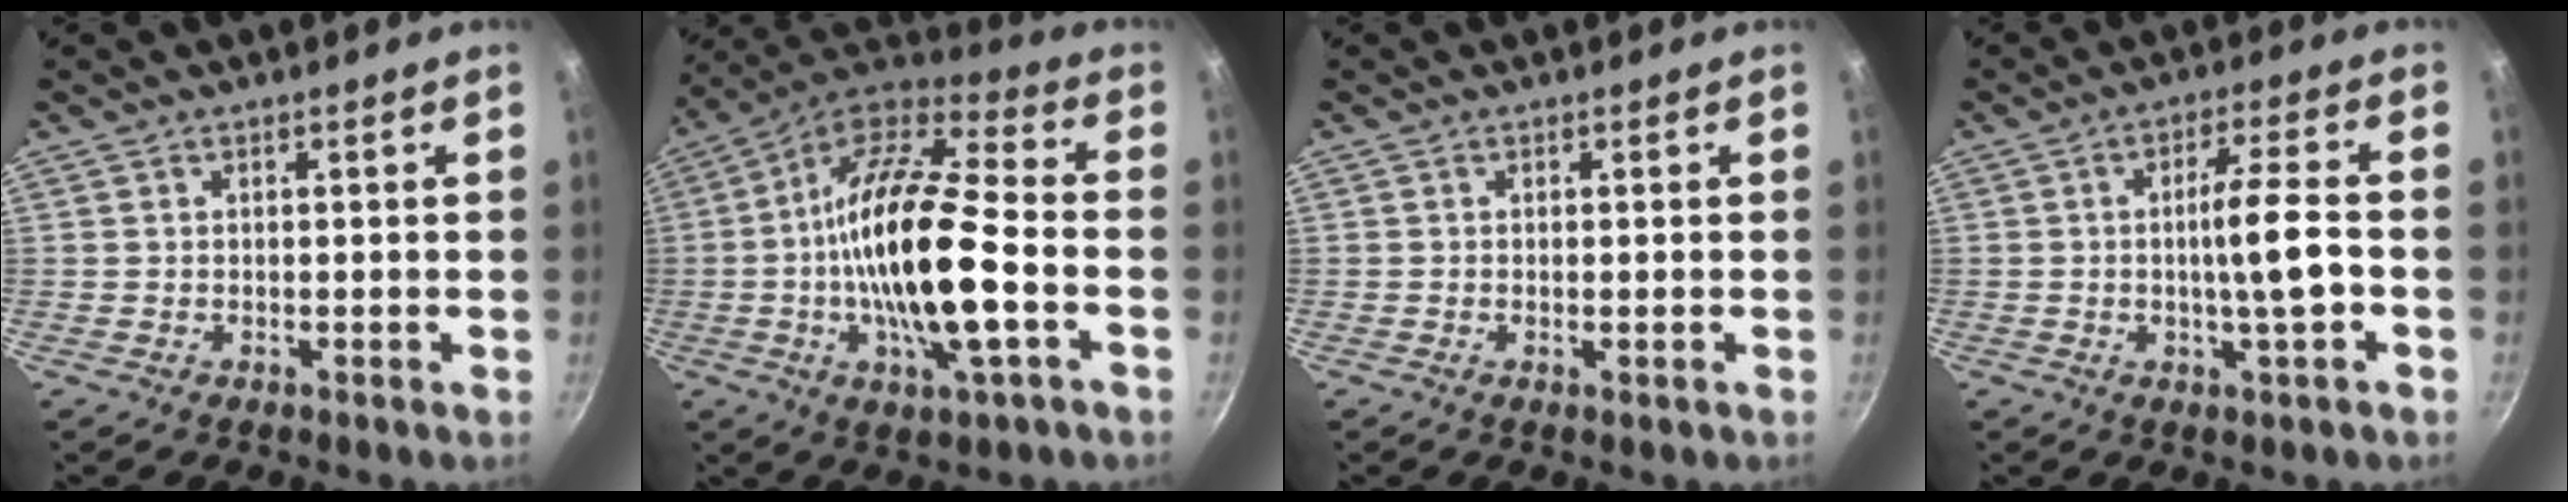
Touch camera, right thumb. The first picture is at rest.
{"total": 22.7, "force": [-3.8, 7.2, 21.2], "torque": [-0.395, 0.025, -0.084]}
{"total": 0.7, "force": [-0.2, 0.1, 0.7], "torque": [-0.013, -0.002, -0.003]}
{"total": 8.2, "force": [-1.5, 0.9, 8.0], "torque": [-0.137, 0.015, -0.026]}